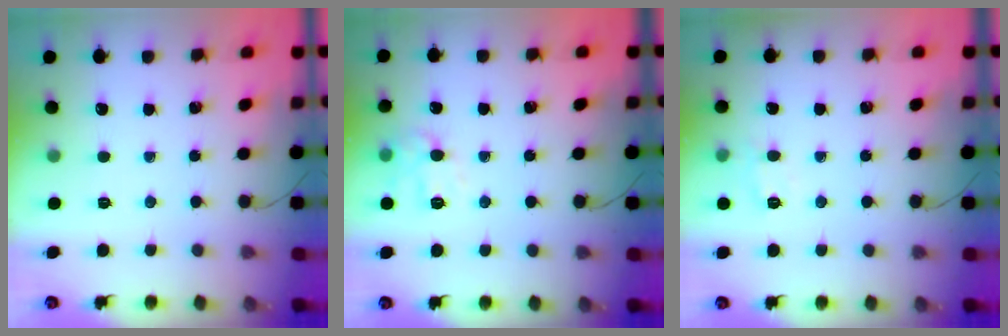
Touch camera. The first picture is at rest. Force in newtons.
{"total": 9.2, "press": 9.1, "slide": 1.0}
{"total": 7.2, "press": 7.1, "slide": 1.4}